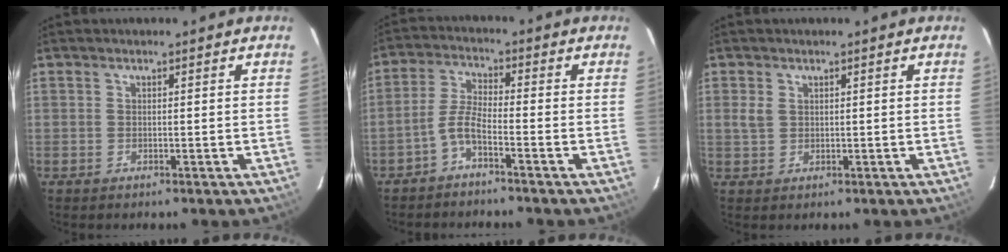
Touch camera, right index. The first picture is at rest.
{"total": 3.9, "force": [-2.6, 0.4, 2.8], "torque": [-0.075, 0.014, -0.056]}
{"total": 2.2, "force": [0.6, 1.7, 1.2], "torque": [-0.024, 0.004, 0.014]}